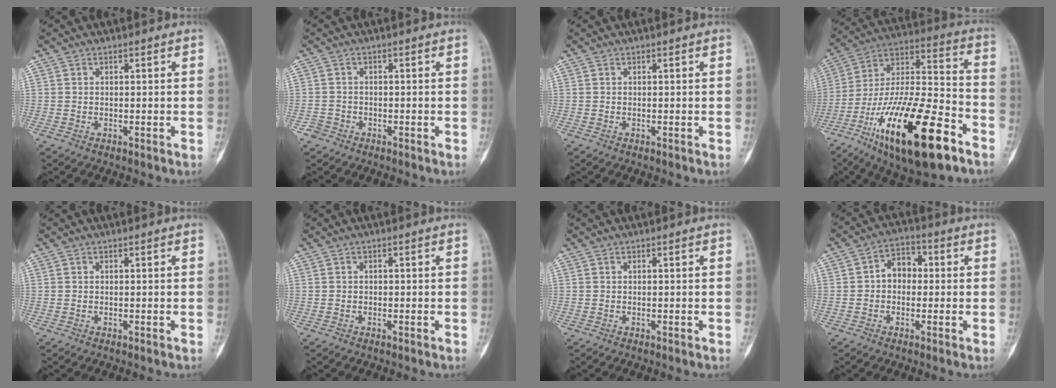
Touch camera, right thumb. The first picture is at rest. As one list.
[{"total": 1.7, "force": [-1.1, 1.3, -0.1], "torque": [0.004, 0.007, -0.025]}, {"total": 0.0}, {"total": 28.4, "force": [-14.5, 9.2, 22.6], "torque": [-0.411, 0.063, -0.244]}, {"total": 0.0}, {"total": 0.0}, {"total": 0.0}, {"total": 6.0, "force": [0.1, 4.5, 3.9], "torque": [-0.037, 0.022, -0.010]}]